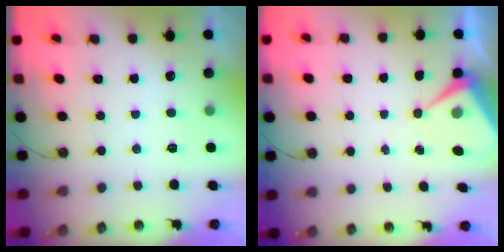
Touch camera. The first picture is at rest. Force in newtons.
{"total": 6.7, "press": 6.6, "slide": 0.7}